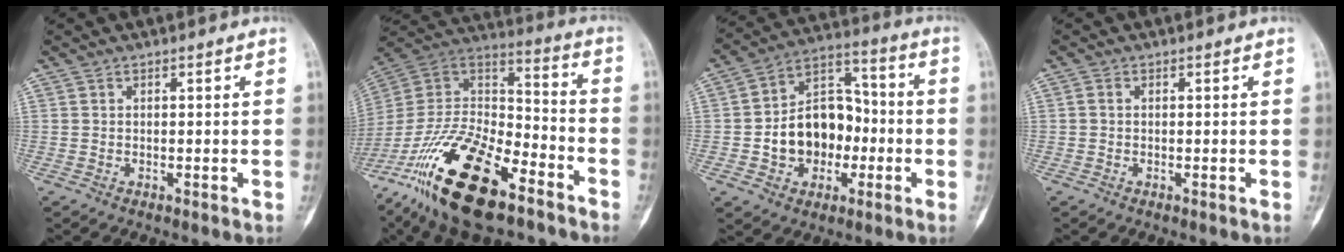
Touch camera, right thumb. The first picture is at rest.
{"total": 27.0, "force": [-16.5, 11.1, 18.3], "torque": [-0.367, 0.052, -0.296]}
{"total": 15.4, "force": [-2.7, 11.5, 9.8], "torque": [-0.109, 0.048, -0.043]}
{"total": 0.8, "force": [0.0, 0.7, 0.5], "torque": [-0.006, 0.001, -0.005]}